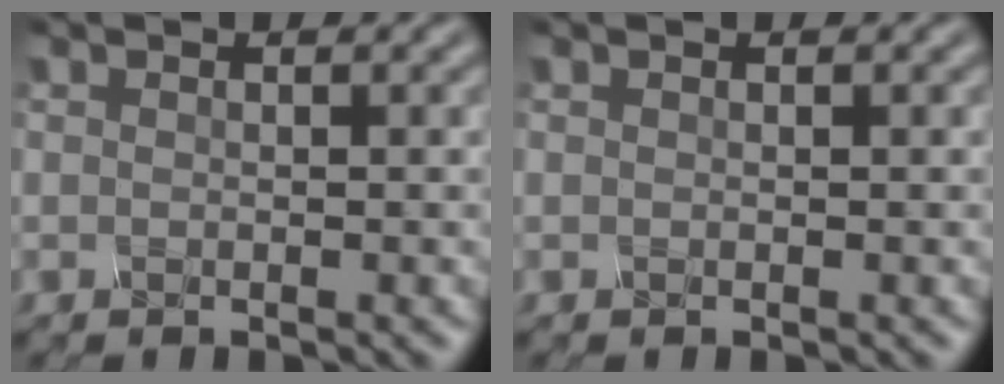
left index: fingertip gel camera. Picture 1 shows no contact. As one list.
[{"total": 0.0}]